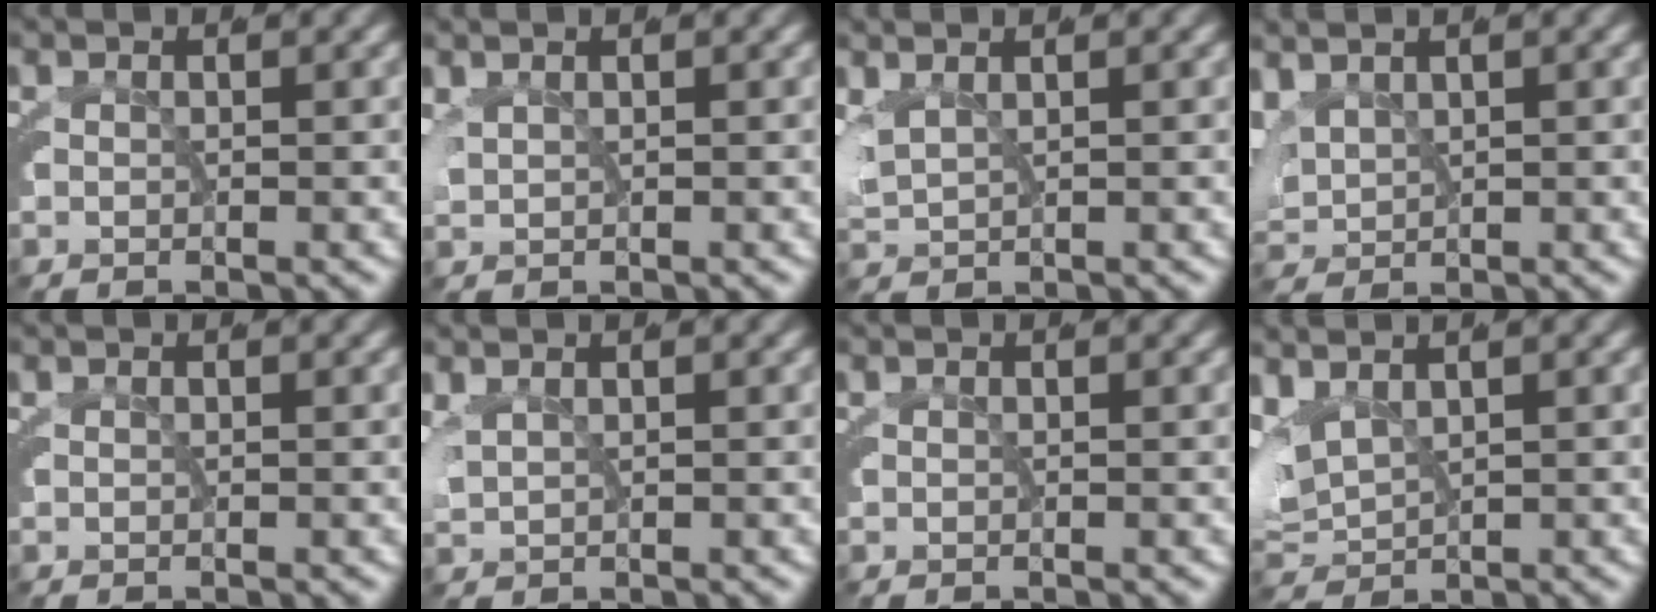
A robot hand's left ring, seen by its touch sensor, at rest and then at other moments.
{"total": 2.0, "force": [1.1, 1.2, 1.1], "torque": [-0.031, -0.001, 0.024]}
{"total": 3.2, "force": [1.4, 2.2, 2.0], "torque": [-0.056, -0.006, 0.032]}
{"total": 4.0, "force": [1.4, 3.1, 2.1], "torque": [-0.074, -0.013, 0.036]}
{"total": 0.0}
{"total": 2.5, "force": [1.3, 1.6, 1.5], "torque": [-0.042, -0.002, 0.028]}
{"total": 0.0}
{"total": 6.1, "force": [1.2, 4.8, 3.5], "torque": [-0.107, -0.014, 0.026]}